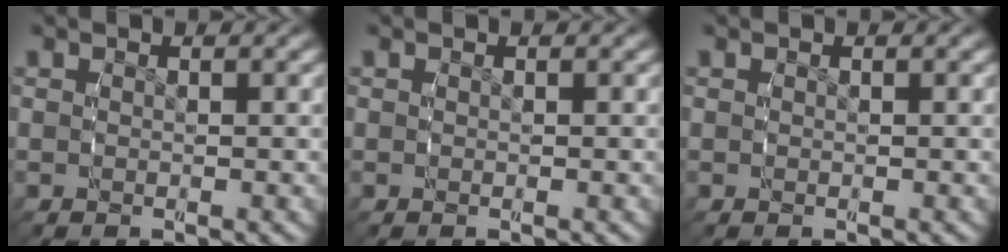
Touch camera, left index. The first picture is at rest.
{"total": 0.0}
{"total": 0.0}